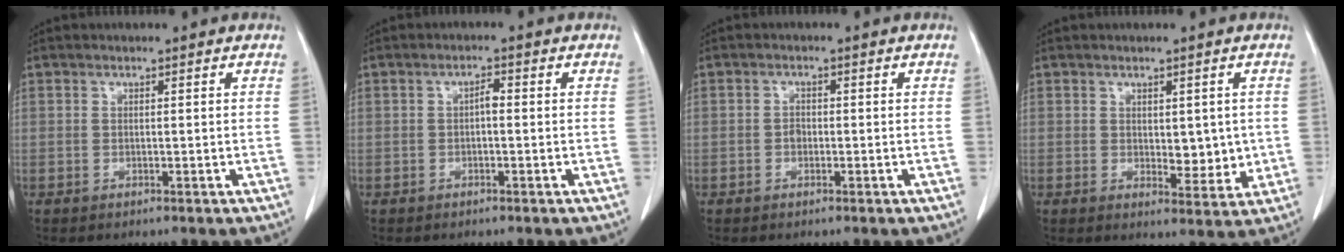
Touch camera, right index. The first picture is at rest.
{"total": 1.6, "force": [-0.1, 0.6, 1.5], "torque": [-0.026, 0.005, -0.001]}
{"total": 1.3, "force": [-0.3, 1.0, 0.8], "torque": [-0.012, 0.004, -0.006]}
{"total": 4.8, "force": [0.3, 2.5, 4.1], "torque": [-0.047, -0.011, 0.012]}